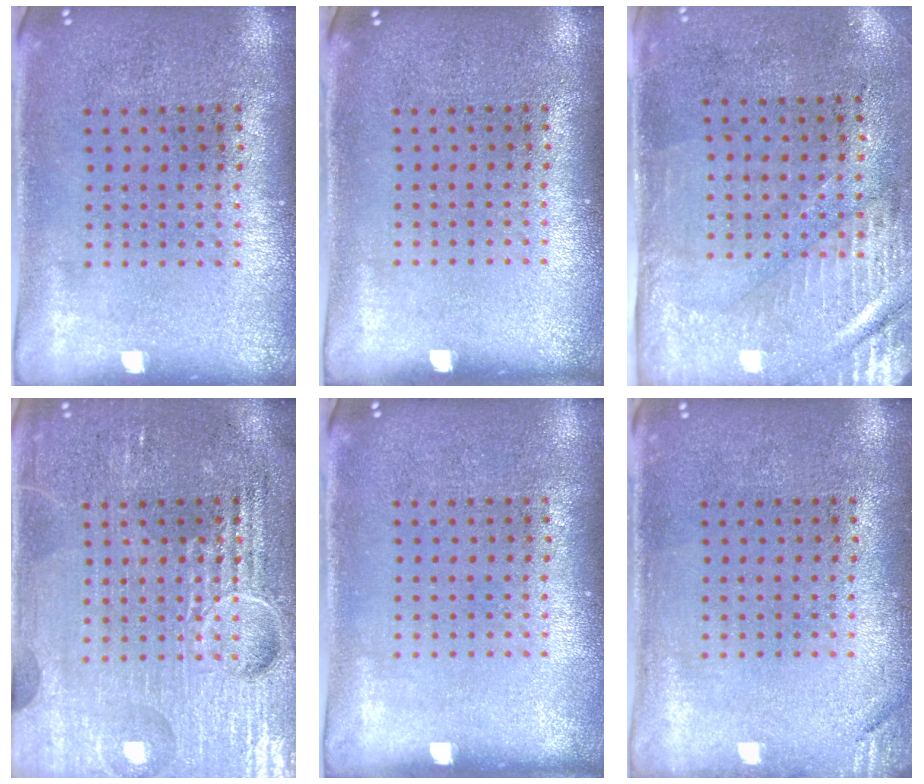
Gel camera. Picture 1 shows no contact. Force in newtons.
{"total": 0.0}
{"total": 2.9, "press": 2.5, "slide": 1.5}
{"total": 7.1, "press": 7.0, "slide": 0.8}
{"total": 0.0}
{"total": 1.3, "press": 1.2, "slide": 0.3}